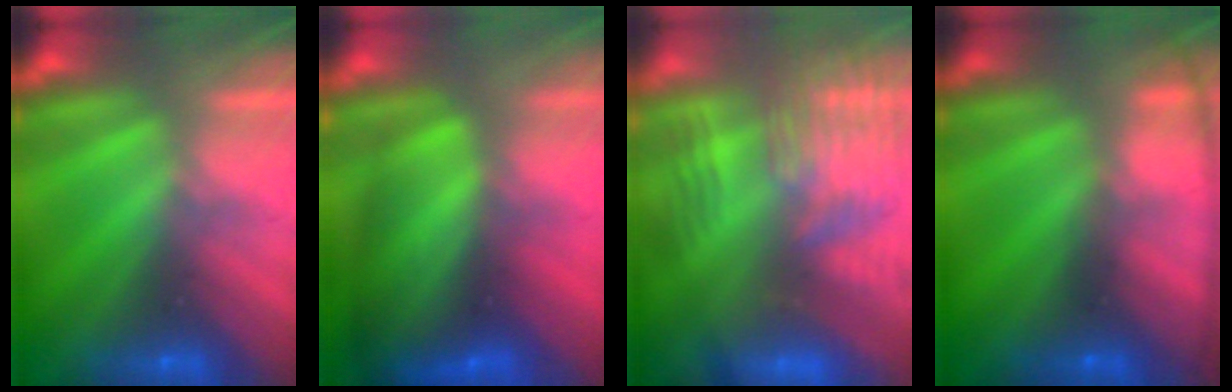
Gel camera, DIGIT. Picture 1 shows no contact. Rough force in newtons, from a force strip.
{"total": 9.3}
{"total": 7.3}
{"total": 7.6}